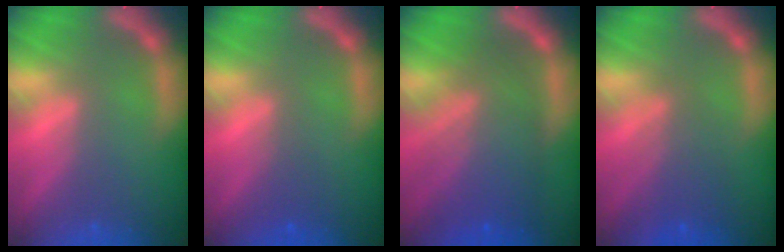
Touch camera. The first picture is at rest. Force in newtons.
{"total": 1.5}
{"total": 9.0}
{"total": 4.1}